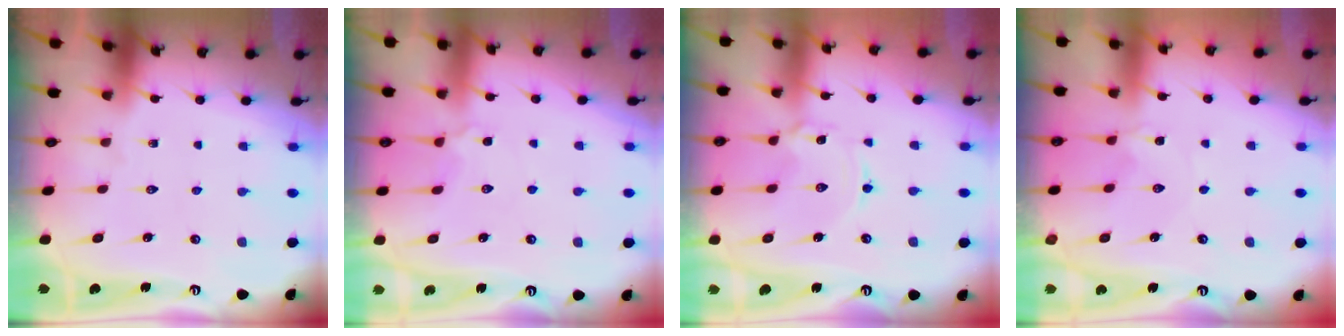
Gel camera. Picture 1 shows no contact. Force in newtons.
{"total": 3.3, "press": 3.2, "slide": 0.7}
{"total": 0.9, "press": 0.9, "slide": 0.1}
{"total": 0.0}